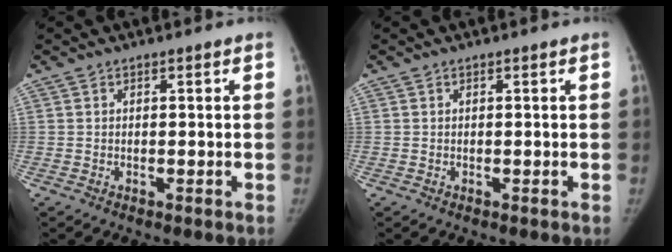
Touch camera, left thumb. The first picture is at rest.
{"total": 0.0}